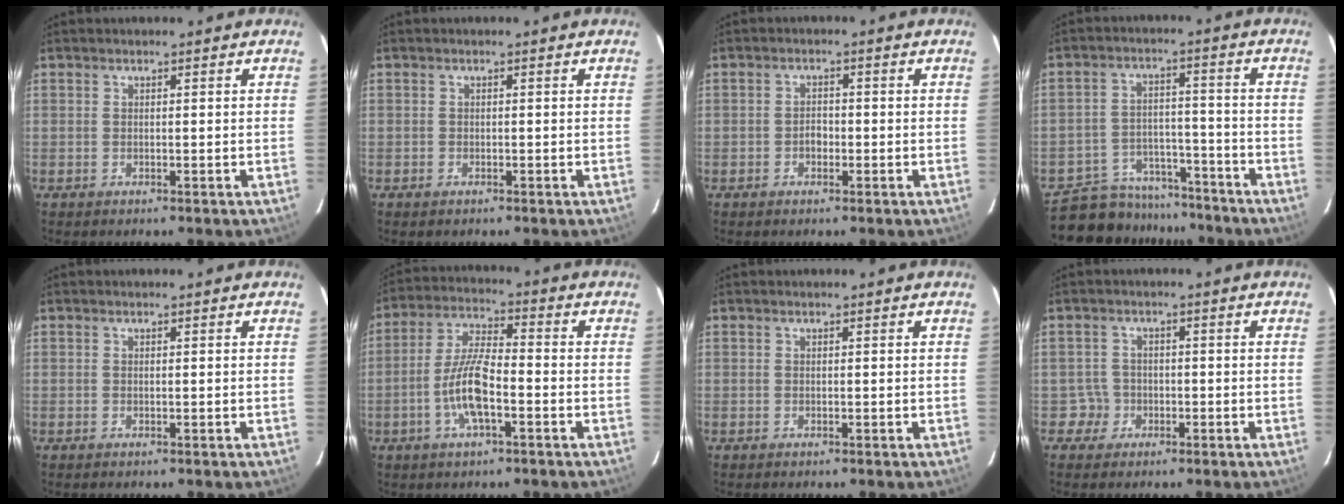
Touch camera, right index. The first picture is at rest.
{"total": 0.8, "force": [-0.6, 0.5, 0.2], "torque": [-0.002, 0.001, -0.009]}
{"total": 1.9, "force": [-0.8, 1.4, 0.9], "torque": [-0.016, 0.007, -0.014]}
{"total": 13.5, "force": [-11.8, 6.2, 2.3], "torque": [-0.069, 0.030, -0.167]}
{"total": 0.0}
{"total": 9.4, "force": [-3.4, 2.5, 8.4], "torque": [-0.173, 0.004, -0.065]}
{"total": 0.0}
{"total": 3.1, "force": [-1.2, 2.8, -0.5], "torque": [0.014, 0.021, -0.019]}